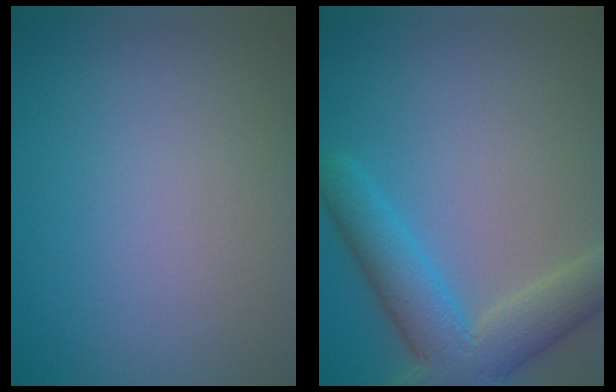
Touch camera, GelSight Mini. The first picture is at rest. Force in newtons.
{"total": 6.8, "press": 6.8, "slide": 0.3}